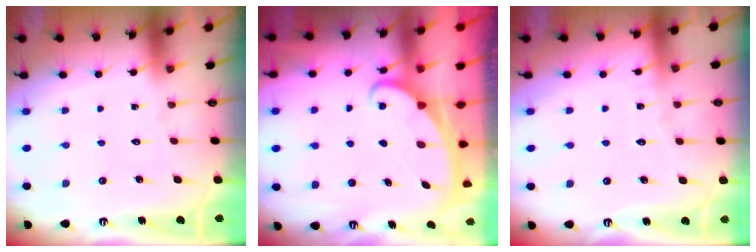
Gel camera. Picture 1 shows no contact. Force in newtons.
{"total": 2.5, "press": 2.5, "slide": 0.3}
{"total": 2.1, "press": 2.1, "slide": 0.1}